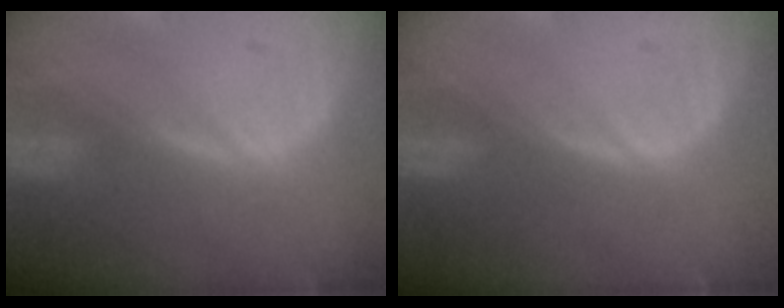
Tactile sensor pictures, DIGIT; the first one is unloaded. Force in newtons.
{"total": 0.0}